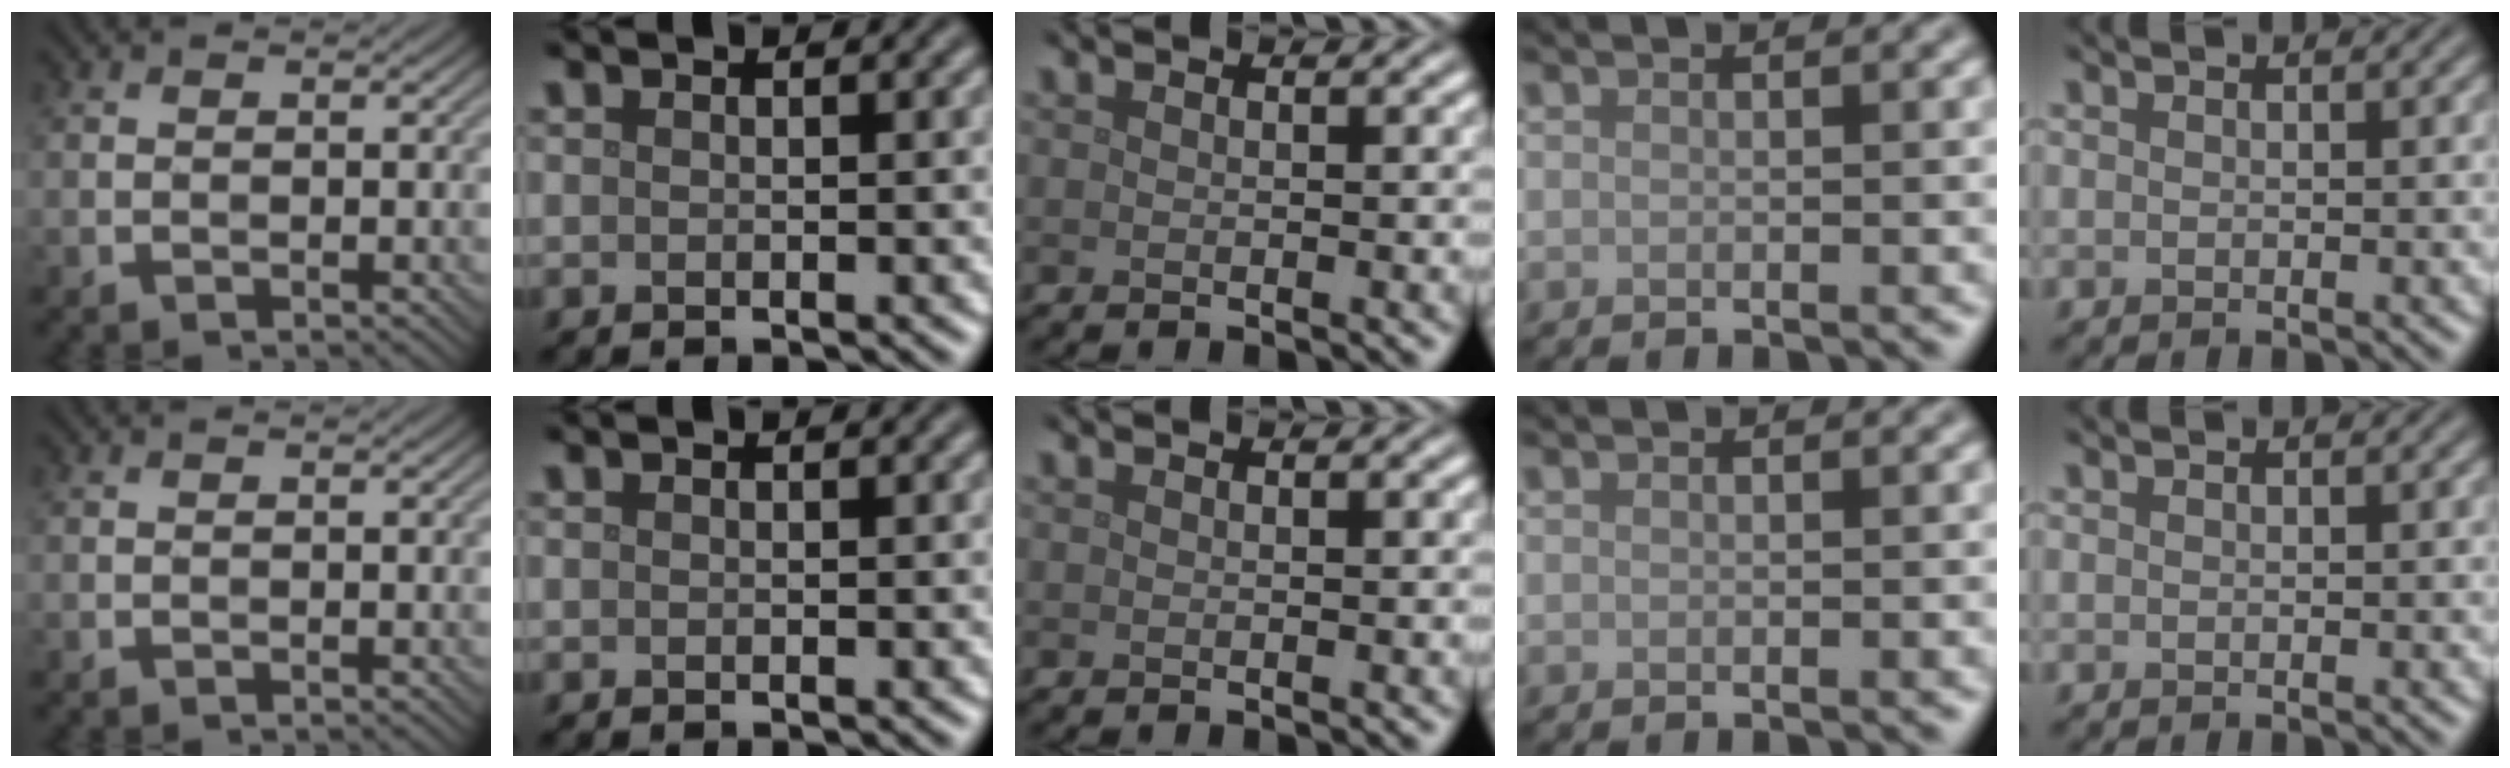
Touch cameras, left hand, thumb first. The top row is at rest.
{}